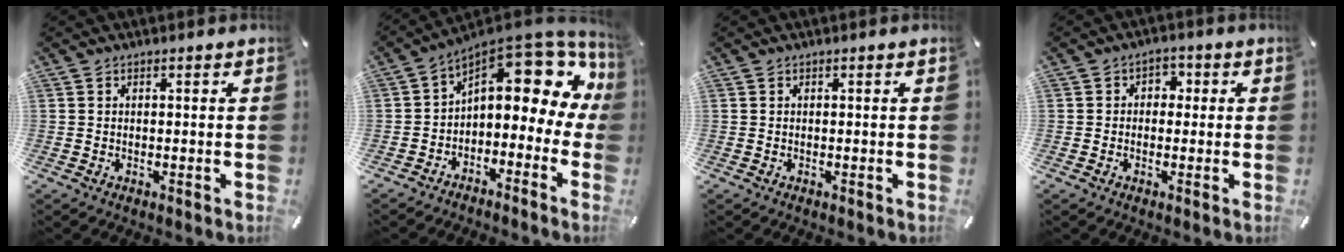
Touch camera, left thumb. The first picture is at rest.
{"total": 13.1, "force": [6.3, 6.6, 9.4], "torque": [-0.124, -0.058, 0.101]}
{"total": 0.0}
{"total": 2.9, "force": [-1.0, 2.4, 1.3], "torque": [-0.019, 0.010, -0.024]}